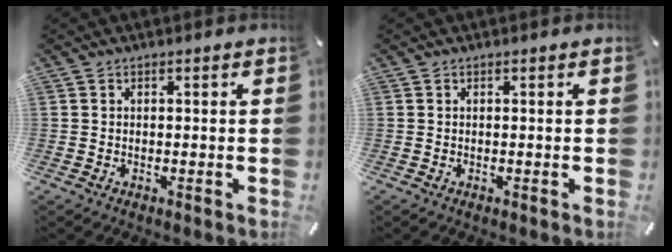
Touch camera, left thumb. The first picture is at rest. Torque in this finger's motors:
{"motor_torque": [-0.15, -0.12, -0.03, 0.02, 0.00]}